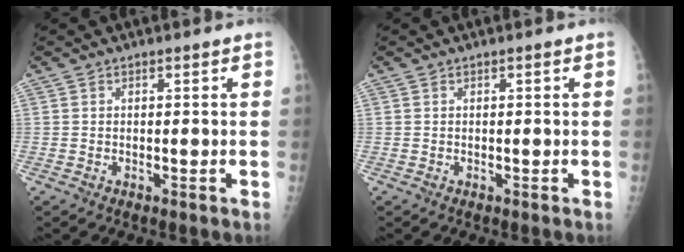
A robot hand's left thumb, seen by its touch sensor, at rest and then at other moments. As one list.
[{"total": 0.0}]